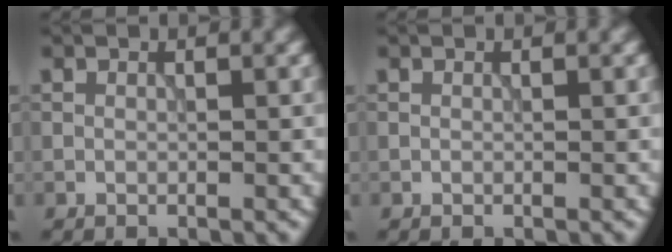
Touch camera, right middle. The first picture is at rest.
{"total": 0.0}